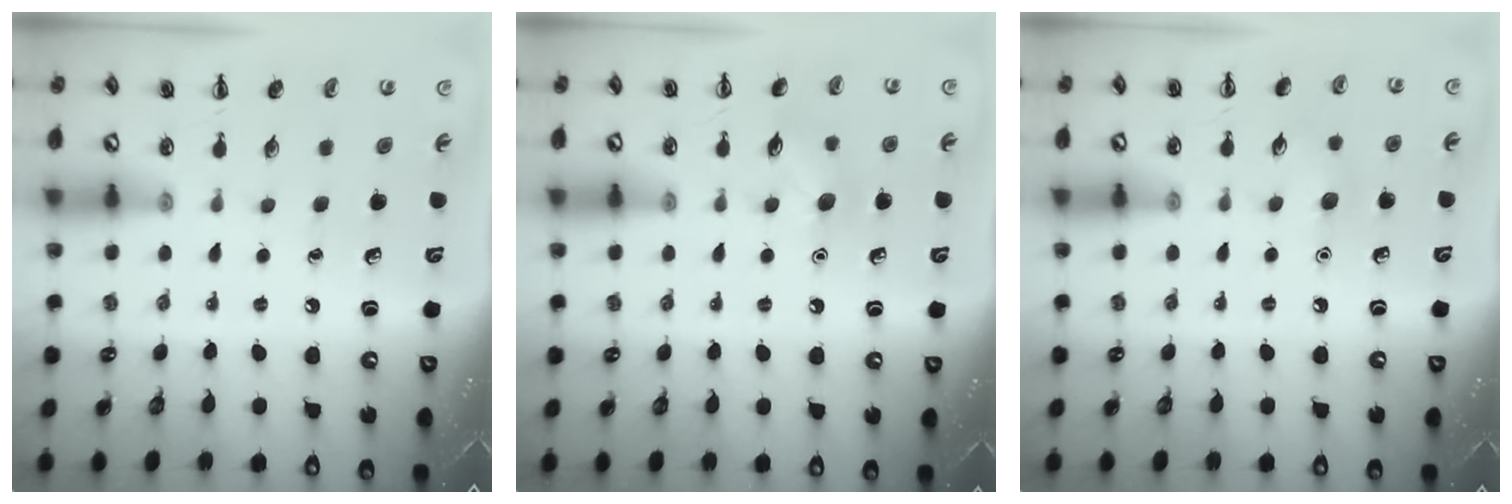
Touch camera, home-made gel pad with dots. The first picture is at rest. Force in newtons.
{"total": 7.5, "press": 7.2, "slide": 2.1}
{"total": 5.2, "press": 5.0, "slide": 1.2}